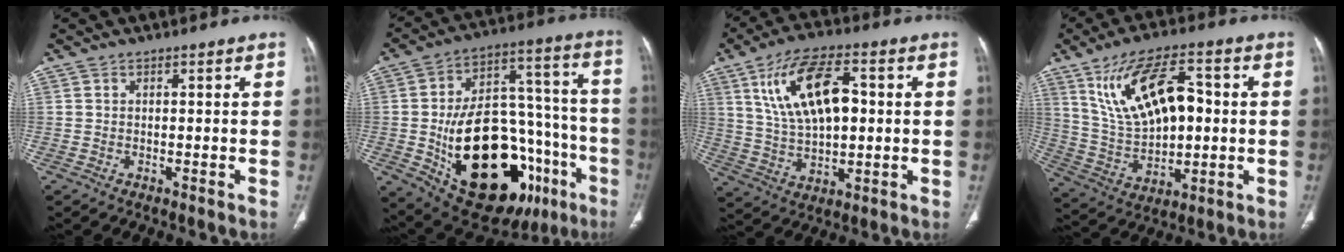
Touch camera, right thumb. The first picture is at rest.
{"total": 32.9, "force": [-11.6, 17.6, 25.3], "torque": [-0.352, 0.052, -0.152]}
{"total": 15.8, "force": [3.8, 7.9, 13.1], "torque": [-0.223, 0.003, 0.074]}
{"total": 18.0, "force": [4.3, 9.2, 14.9], "torque": [-0.244, 0.003, 0.090]}